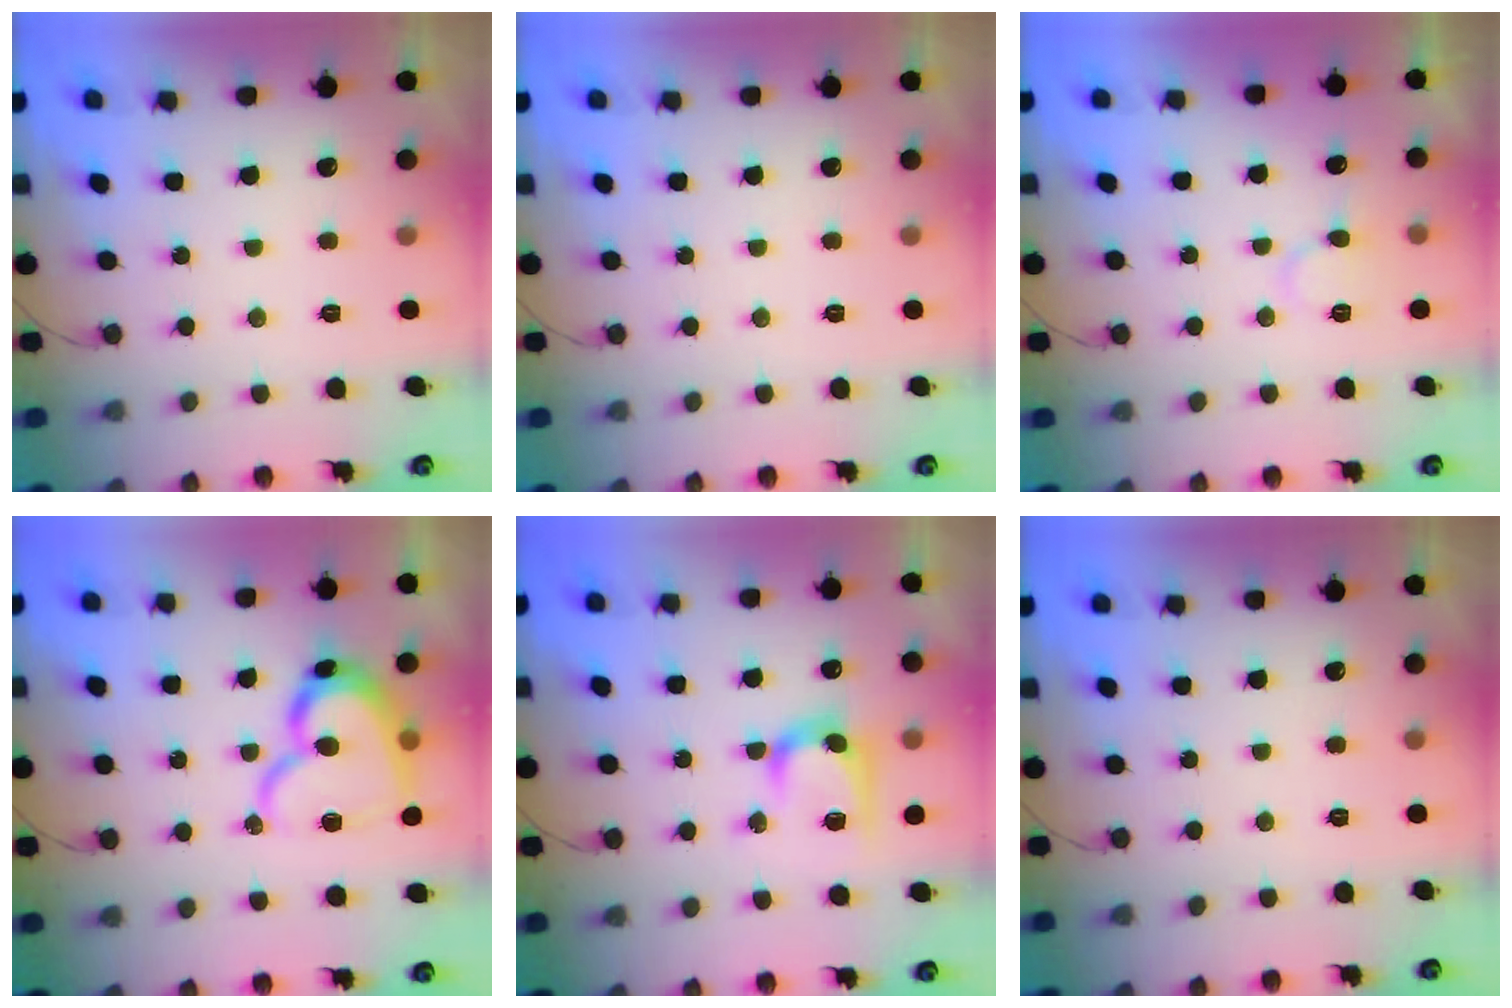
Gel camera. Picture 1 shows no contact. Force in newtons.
{"total": 0.0}
{"total": 7.2, "press": 7.1, "slide": 0.6}
{"total": 14.7, "press": 14.7, "slide": 0.9}
{"total": 11.2, "press": 11.2, "slide": 0.7}
{"total": 0.0}